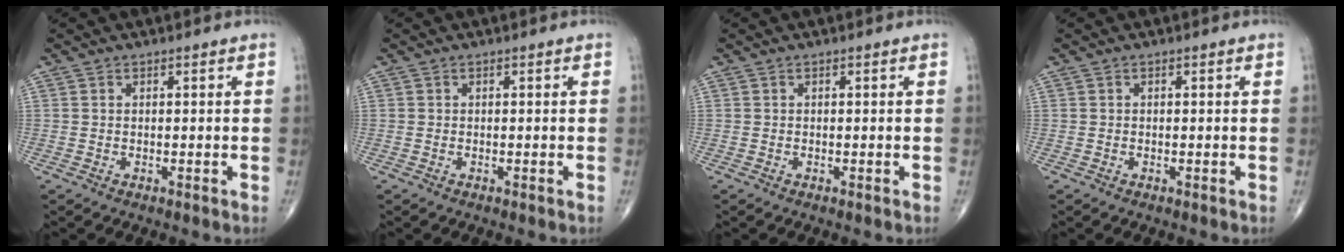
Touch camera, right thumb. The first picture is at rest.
{"total": 0.0}
{"total": 0.0}
{"total": 0.0}